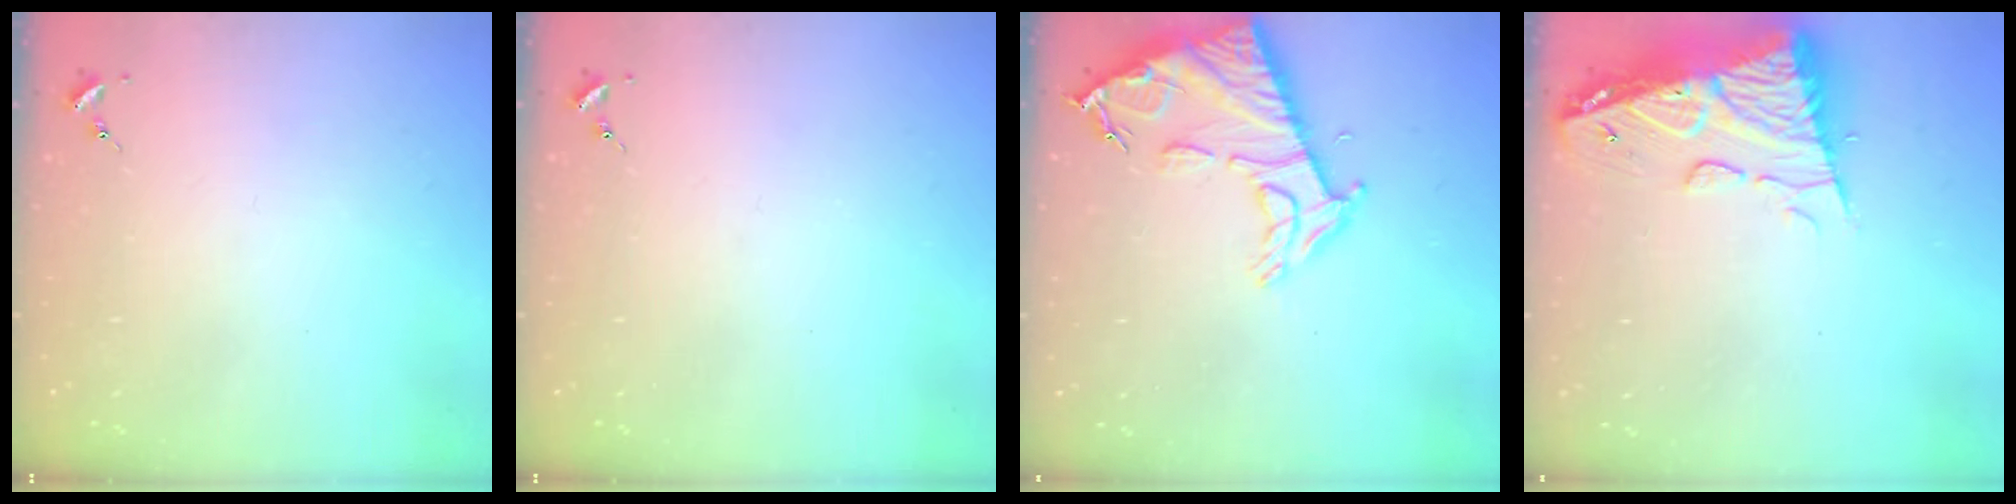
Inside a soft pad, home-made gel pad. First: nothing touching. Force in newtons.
{"total": 0.0}
{"total": 13.1, "press": 13.0, "slide": 1.1}
{"total": 13.2, "press": 13.1, "slide": 1.2}